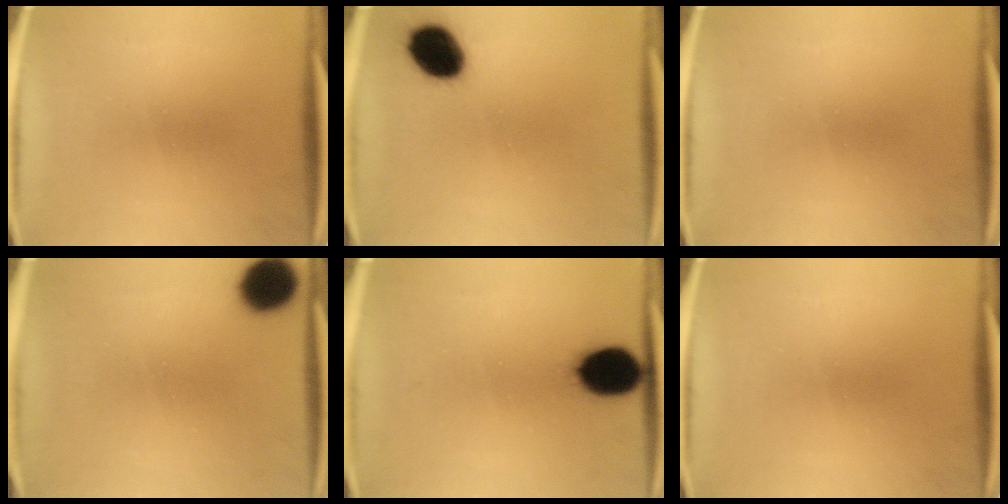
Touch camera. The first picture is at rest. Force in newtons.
{"total": 11.0}
{"total": 0.0}
{"total": 10.4}
{"total": 11.3}
{"total": 0.0}